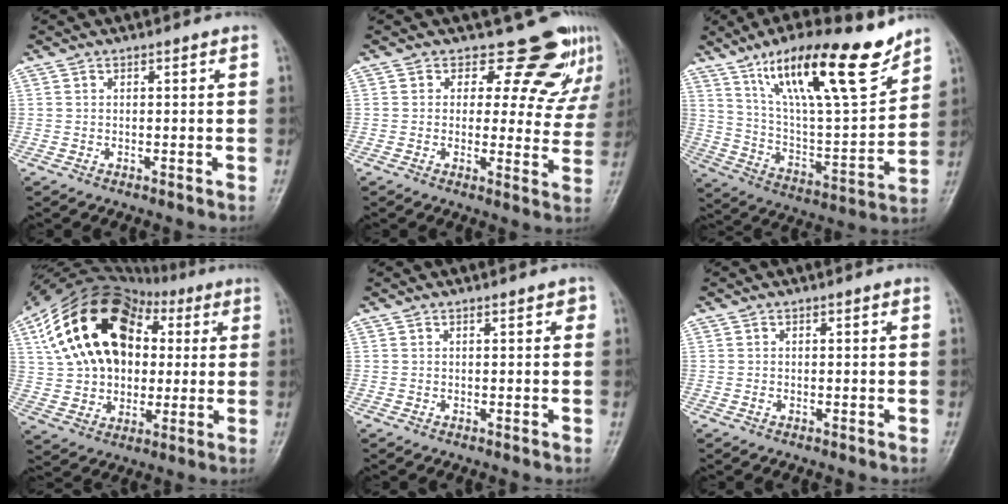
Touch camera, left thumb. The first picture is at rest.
{"total": 11.1, "force": [8.7, 5.8, 3.6], "torque": [0.006, -0.056, 0.091]}
{"total": 22.8, "force": [14.9, 5.8, 16.3], "torque": [-0.239, -0.065, 0.258]}
{"total": 22.6, "force": [5.3, 16.4, 14.6], "torque": [-0.243, 0.026, 0.094]}
{"total": 0.9, "force": [0.5, 0.6, 0.6], "torque": [0.001, 0.001, 0.002]}
{"total": 0.5, "force": [-0.1, 0.4, 0.3], "torque": [-0.002, 0.001, -0.002]}